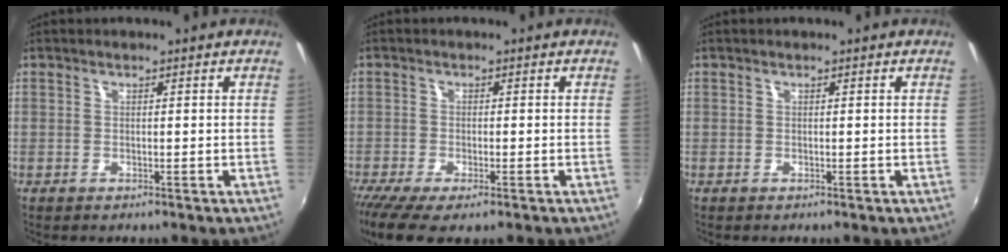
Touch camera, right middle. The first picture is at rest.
{"total": 7.1, "force": [-4.9, 1.7, 4.8], "torque": [-0.114, -0.036, -0.085]}
{"total": 0.0}